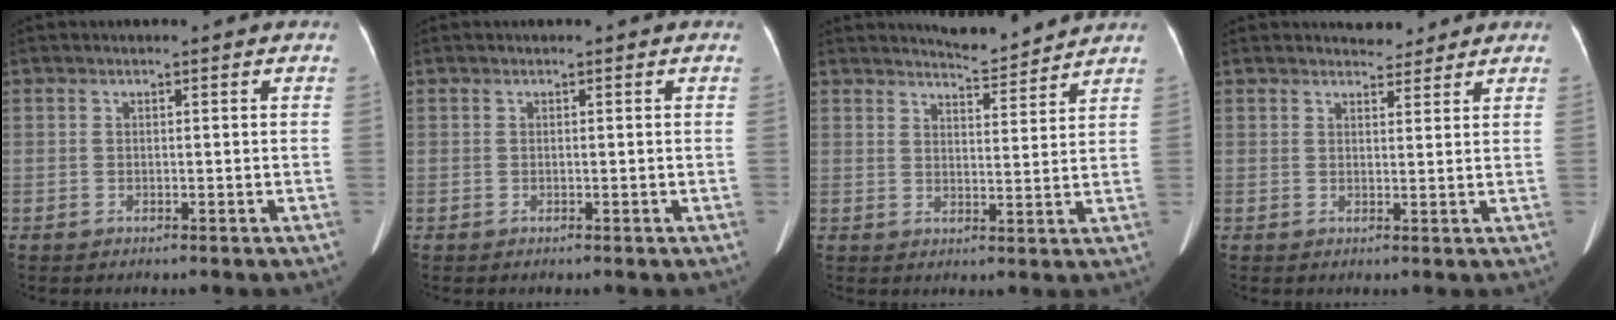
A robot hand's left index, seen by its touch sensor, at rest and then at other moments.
{"total": 0.0}
{"total": 5.3, "force": [5.3, -0.1, 0.2], "torque": [-0.014, -0.008, 0.075]}
{"total": 2.9, "force": [2.7, 0.9, 0.1], "torque": [-0.001, -0.001, 0.037]}